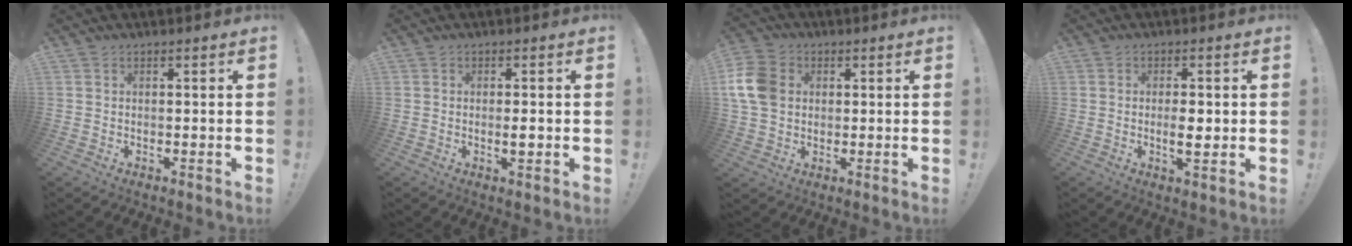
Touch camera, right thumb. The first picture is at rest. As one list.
[{"total": 2.3, "force": [-0.4, 0.4, 2.2], "torque": [-0.027, -0.003, -0.009]}, {"total": 11.7, "force": [1.8, 9.1, 7.1], "torque": [-0.134, 0.003, 0.038]}, {"total": 4.4, "force": [-0.4, 1.5, 4.2], "torque": [-0.065, -0.005, -0.012]}]